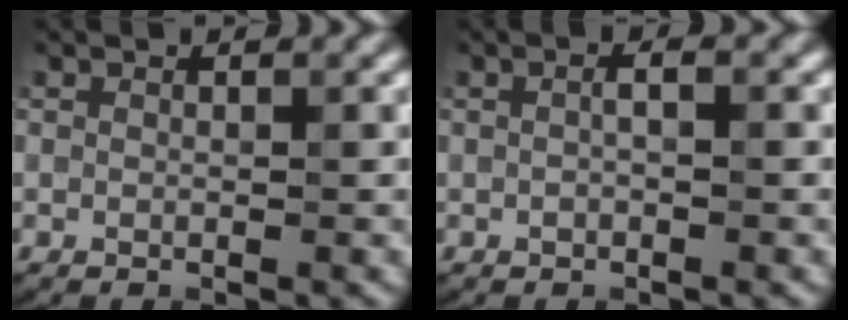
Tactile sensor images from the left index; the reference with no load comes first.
{"total": 1.1, "force": [-0.1, 0.4, 1.0], "torque": [-0.022, 0.001, -0.002]}